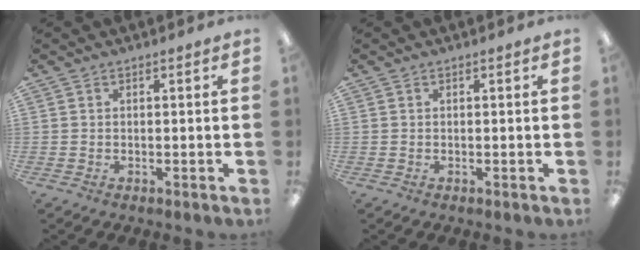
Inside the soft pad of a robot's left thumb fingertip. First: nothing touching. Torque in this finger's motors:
{"motor_torque": [-0.13, 0.03, -0.03, 0.05, 0.00]}